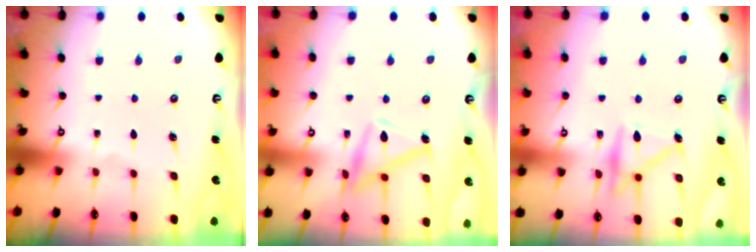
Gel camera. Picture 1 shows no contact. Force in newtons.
{"total": 13.7, "press": 13.6, "slide": 1.1}
{"total": 16.4, "press": 16.4, "slide": 0.8}